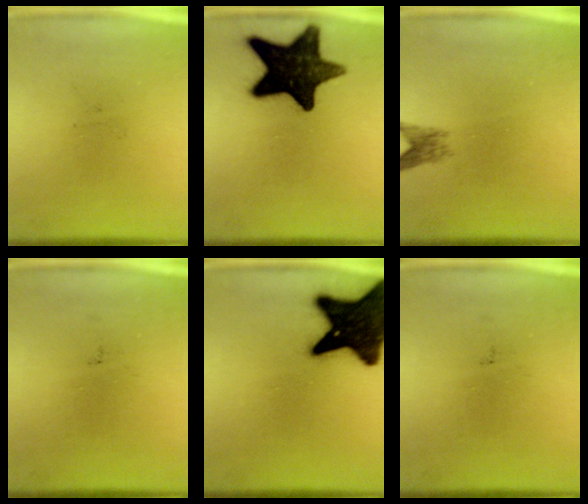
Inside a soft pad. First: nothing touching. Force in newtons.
{"total": 15.9}
{"total": 1.9}
{"total": 0.0}
{"total": 19.3}
{"total": 0.0}